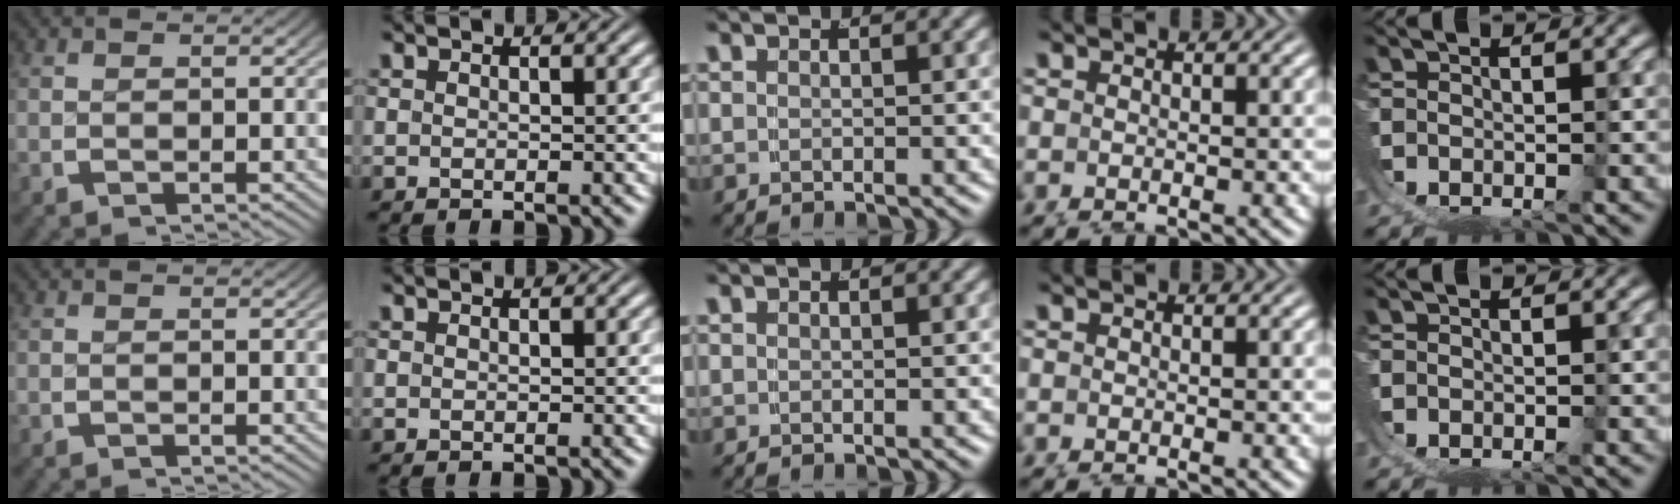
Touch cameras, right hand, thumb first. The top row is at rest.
{}